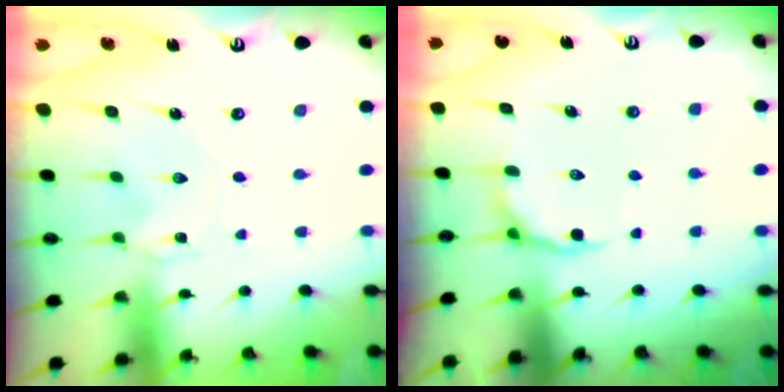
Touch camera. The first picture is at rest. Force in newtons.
{"total": 5.2, "press": 4.6, "slide": 2.4}